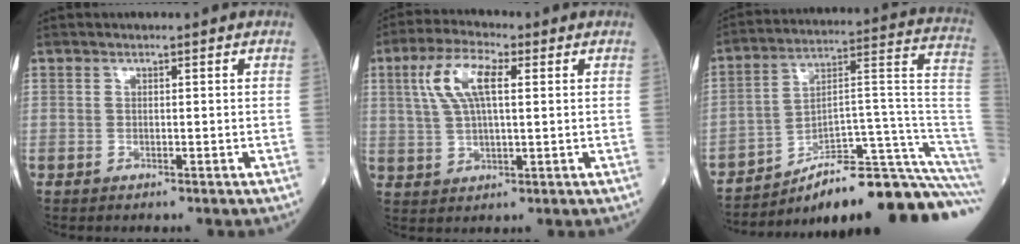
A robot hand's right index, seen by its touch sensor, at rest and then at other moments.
{"total": 8.6, "force": [2.7, 2.7, 7.7], "torque": [-0.167, 0.017, 0.054]}
{"total": 22.0, "force": [-17.9, 0.4, 12.8], "torque": [-0.099, 0.053, -0.264]}